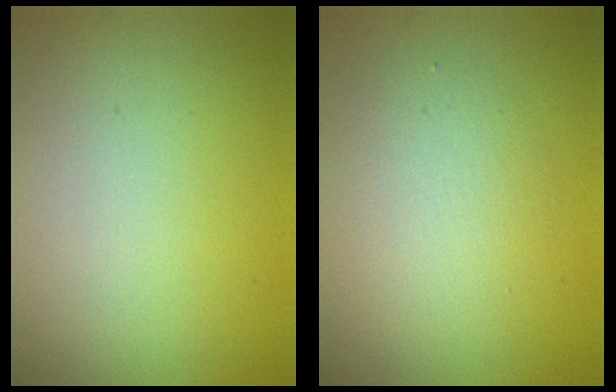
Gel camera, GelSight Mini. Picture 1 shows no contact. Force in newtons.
{"total": 3.0, "press": 3.0, "slide": 0.1}